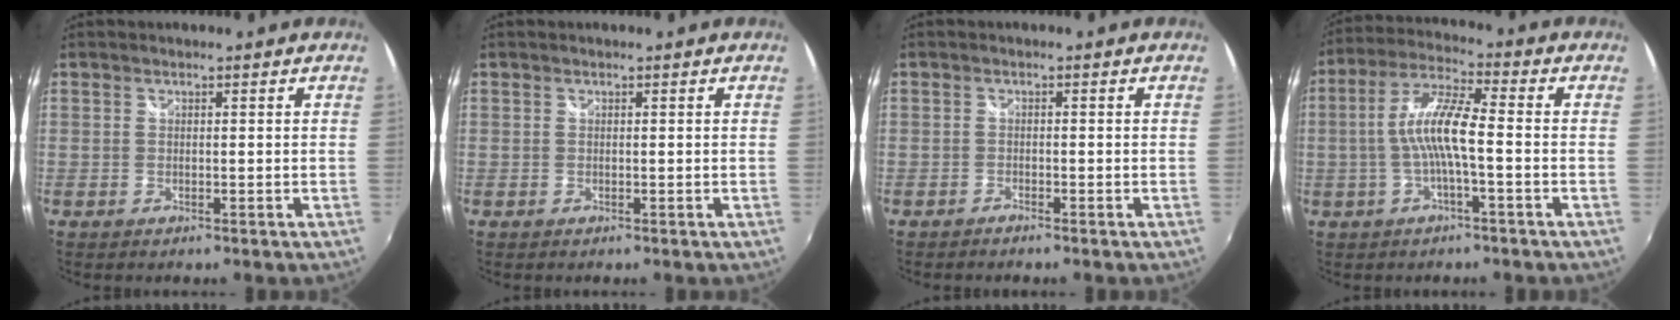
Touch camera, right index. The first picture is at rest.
{"total": 0.0}
{"total": 1.0, "force": [-1.0, 0.2, 0.3], "torque": [-0.012, -0.003, -0.019]}
{"total": 9.0, "force": [-1.5, 1.2, 8.8], "torque": [-0.185, 0.012, -0.027]}